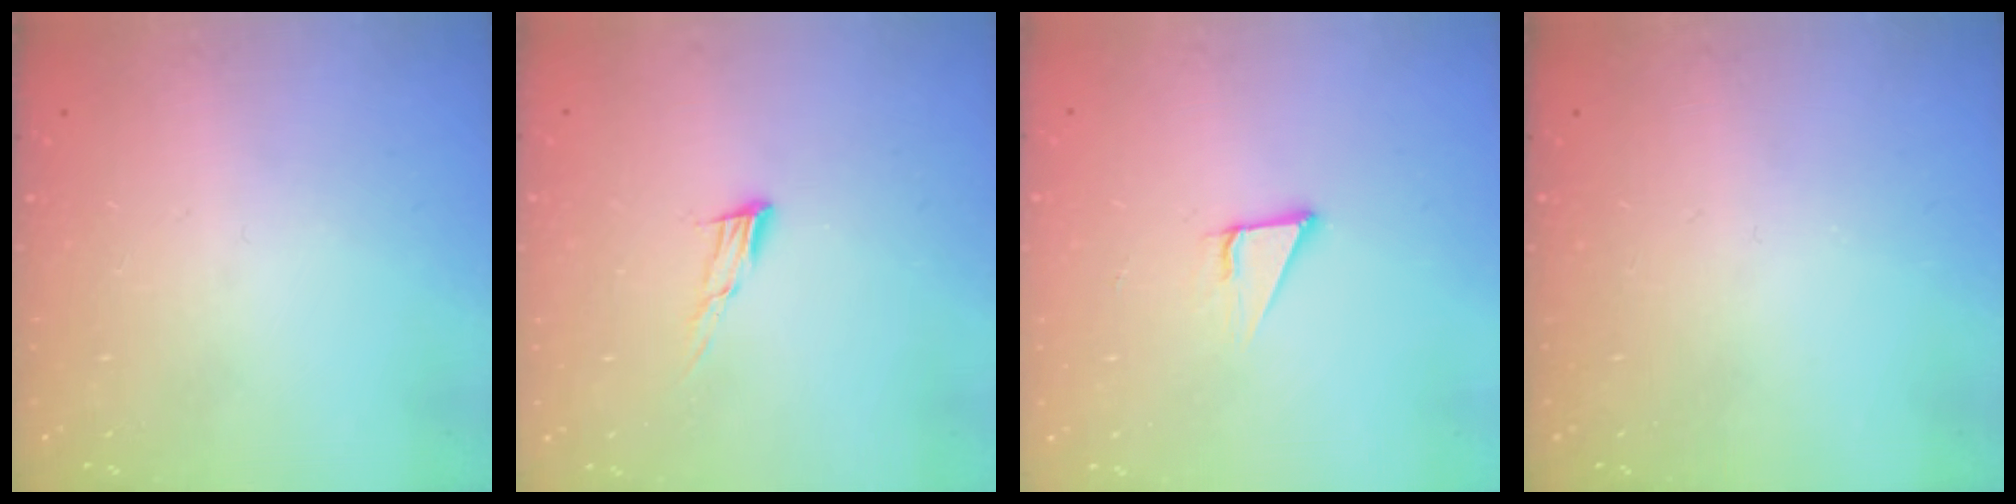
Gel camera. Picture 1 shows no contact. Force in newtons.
{"total": 7.3, "press": 7.2, "slide": 1.2}
{"total": 2.8, "press": 2.8, "slide": 0.2}
{"total": 0.0}